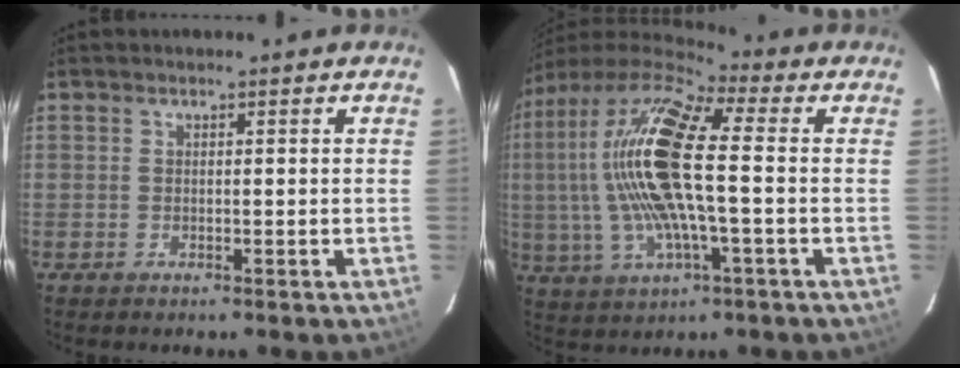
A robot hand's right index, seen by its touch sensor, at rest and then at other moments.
{"total": 19.5, "force": [0.9, 4.9, 18.9], "torque": [-0.353, 0.004, 0.007]}